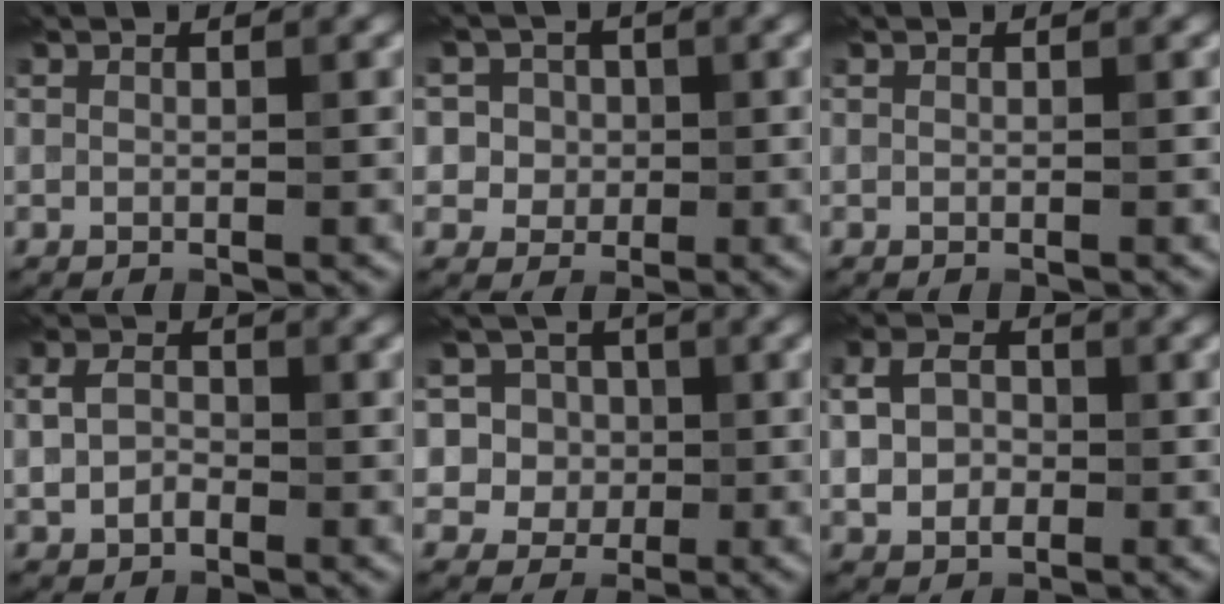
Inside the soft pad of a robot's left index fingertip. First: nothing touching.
{"total": 4.6, "force": [1.0, 4.2, 1.5], "torque": [-0.015, 0.017, 0.006]}
{"total": 0.0}
{"total": 2.8, "force": [-0.4, 2.1, 1.8], "torque": [-0.042, 0.000, -0.014]}
{"total": 6.6, "force": [1.6, 6.0, 2.1], "torque": [-0.034, 0.021, 0.008]}
{"total": 4.2, "force": [-0.1, 3.3, 2.6], "torque": [-0.055, 0.005, -0.009]}